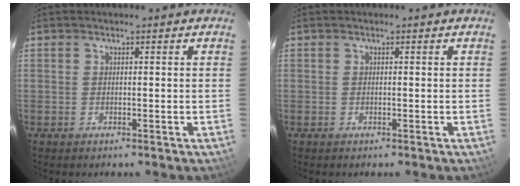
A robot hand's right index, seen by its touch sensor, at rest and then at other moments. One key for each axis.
{"total": 0.0}